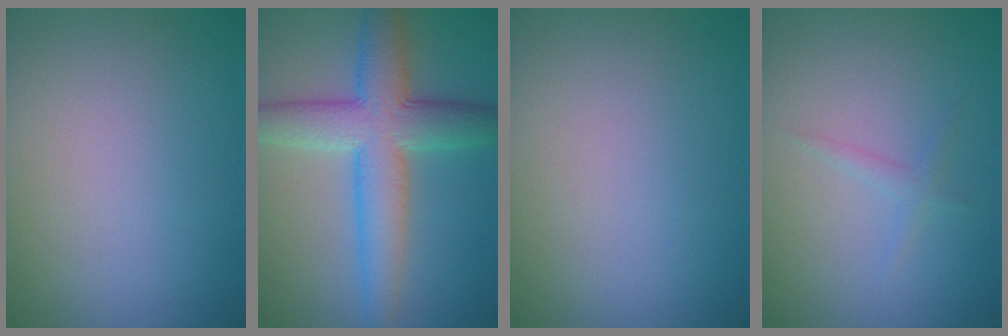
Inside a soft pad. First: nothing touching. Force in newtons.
{"total": 7.2, "press": 7.2, "slide": 0.1}
{"total": 0.0}
{"total": 0.9, "press": 0.9, "slide": 0.1}